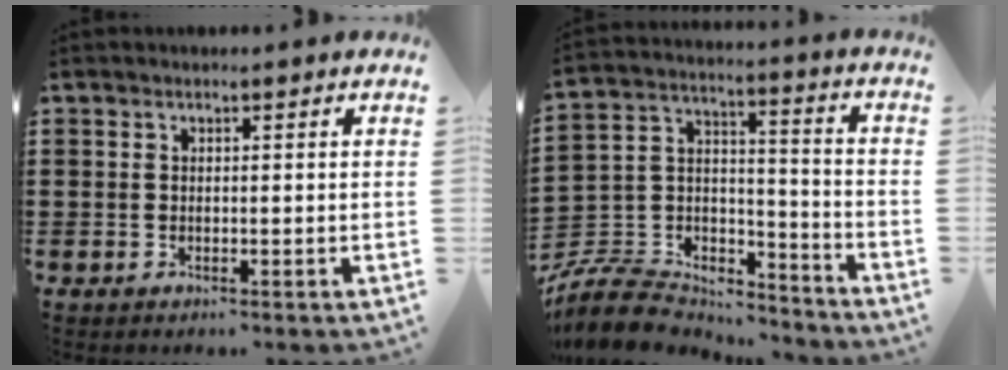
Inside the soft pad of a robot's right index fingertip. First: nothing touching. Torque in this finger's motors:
{"motor_torque": [-1.07, 1.07, -1.05, -0.21]}